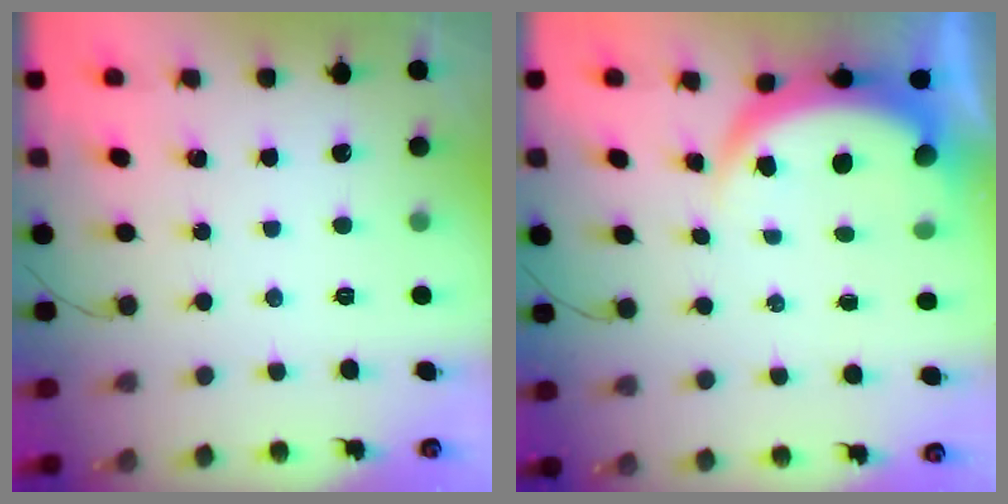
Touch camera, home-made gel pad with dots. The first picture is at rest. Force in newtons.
{"total": 6.4, "press": 6.3, "slide": 1.0}